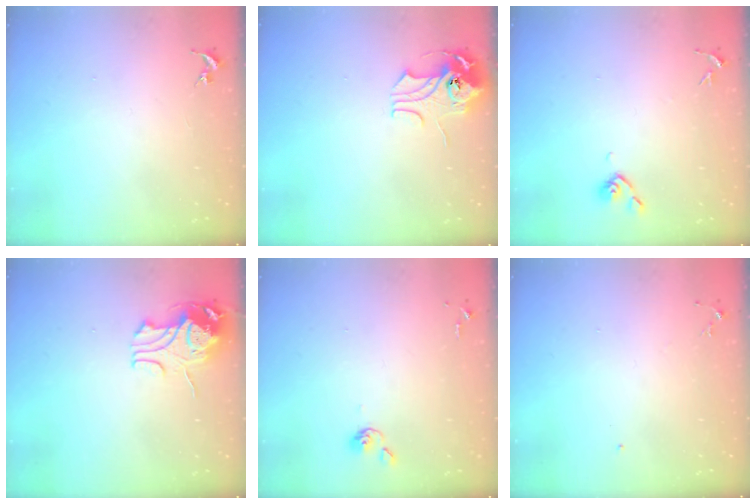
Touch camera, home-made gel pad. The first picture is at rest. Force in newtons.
{"total": 10.2, "press": 10.2, "slide": 1.1}
{"total": 5.1, "press": 5.0, "slide": 0.8}
{"total": 9.4, "press": 9.4, "slide": 1.1}
{"total": 3.8, "press": 3.7, "slide": 0.9}
{"total": 5.1, "press": 5.0, "slide": 0.6}